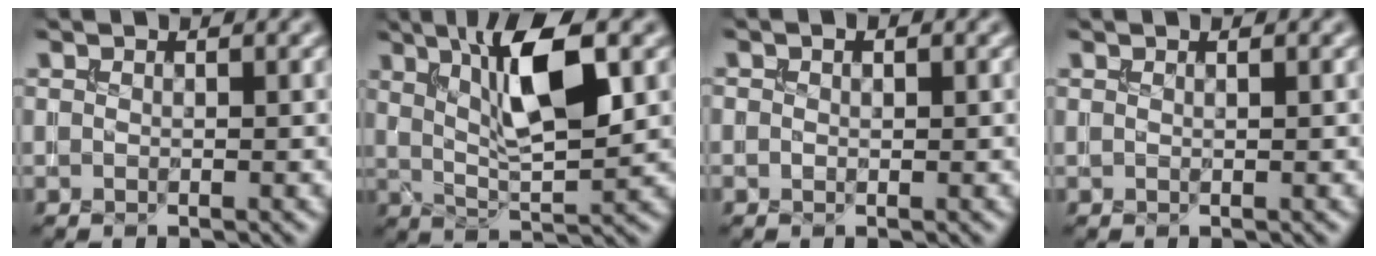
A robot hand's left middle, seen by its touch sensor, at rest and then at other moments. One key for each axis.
{"total": 8.2, "fx": 2.6, "fy": 2.3, "fz": 7.5, "tx": -0.123, "ty": -0.003, "tz": 0.050}
{"total": 0.7, "fx": 0.1, "fy": 0.5, "fz": 0.6, "tx": -0.002, "ty": 0.002, "tz": 0.005}
{"total": 0.9, "fx": 0.5, "fy": 0.4, "fz": 0.7, "tx": 0.003, "ty": -0.002, "tz": 0.003}